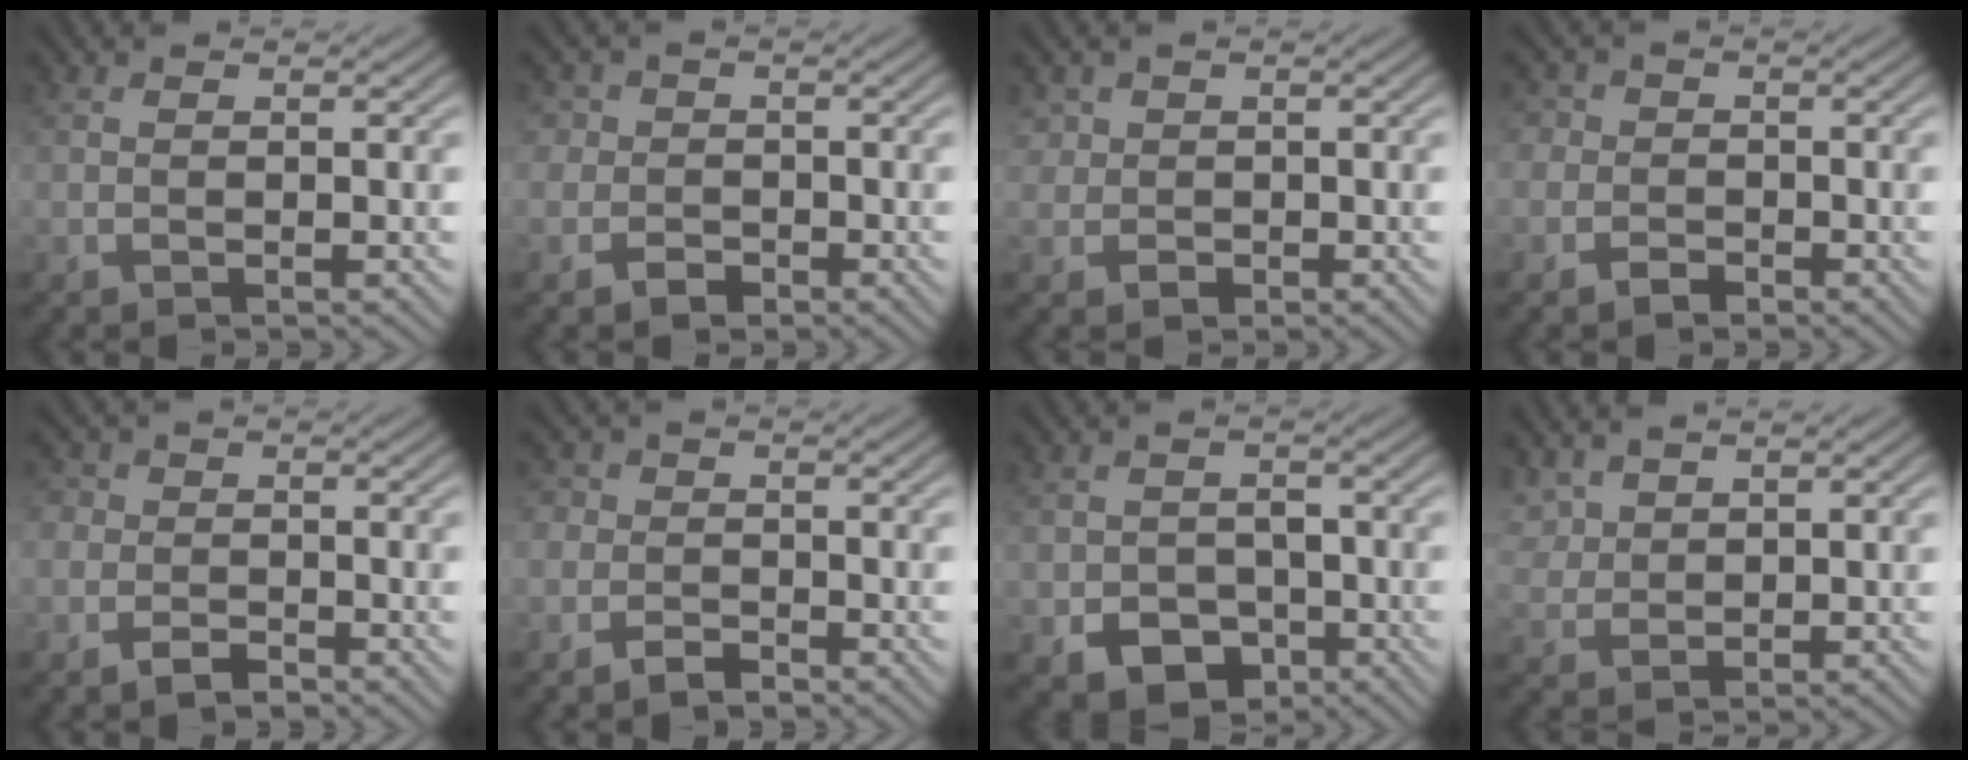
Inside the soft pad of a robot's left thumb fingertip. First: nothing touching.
{"total": 3.7, "force": [-0.8, 3.4, 0.9], "torque": [-0.003, 0.002, -0.042]}
{"total": 3.1, "force": [0.1, 3.0, 0.8], "torque": [-0.024, 0.000, -0.006]}
{"total": 3.1, "force": [-1.1, 2.8, 0.8], "torque": [0.003, 0.001, -0.043]}
{"total": 3.4, "force": [-1.8, 2.6, 1.2], "torque": [-0.011, -0.003, -0.057]}
{"total": 3.0, "force": [-1.7, 2.3, 0.8], "torque": [-0.004, -0.001, -0.054]}
{"total": 6.2, "force": [-3.0, 4.7, 2.8], "torque": [-0.053, -0.019, -0.044]}
{"total": 3.3, "force": [2.0, 2.1, 1.6], "torque": [-0.047, 0.002, 0.046]}